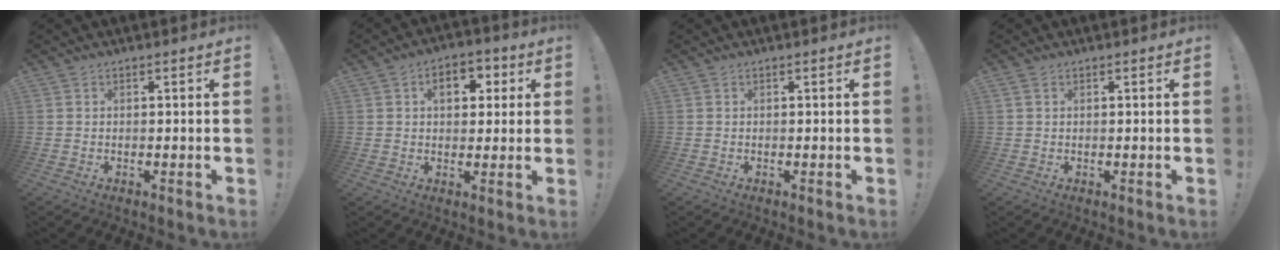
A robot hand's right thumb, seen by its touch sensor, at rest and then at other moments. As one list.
[{"total": 7.7, "force": [2.0, 5.3, 5.2], "torque": [-0.054, -0.001, 0.026]}, {"total": 0.0}, {"total": 1.5, "force": [0.7, 0.8, 1.0], "torque": [-0.021, 0.002, 0.014]}]